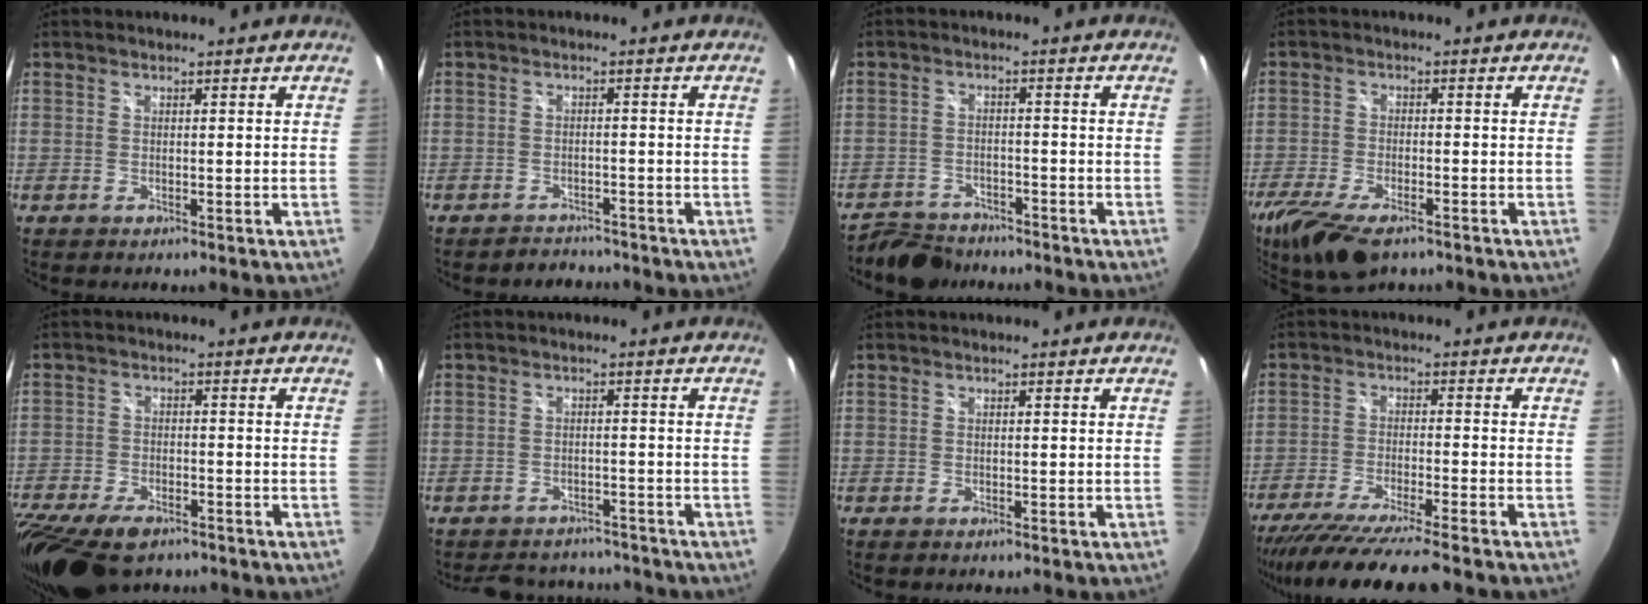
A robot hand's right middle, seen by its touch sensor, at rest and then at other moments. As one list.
[{"total": 3.9, "force": [-3.5, 1.6, 0.0], "torque": [-0.009, 0.001, -0.053]}, {"total": 7.6, "force": [-6.7, 3.1, 1.5], "torque": [-0.052, -0.003, -0.112]}, {"total": 13.6, "force": [-9.5, 5.1, 8.2], "torque": [-0.190, -0.046, -0.167]}, {"total": 16.8, "force": [-12.0, 7.6, 8.9], "torque": [-0.226, -0.048, -0.204]}, {"total": 11.3, "force": [-10.0, 4.3, 3.0], "torque": [-0.071, 0.012, -0.132]}, {"total": 0.5, "force": [-0.5, 0.2, 0.2], "torque": [-0.004, -0.004, -0.009]}, {"total": 14.5, "force": [-12.7, -0.4, 7.1], "torque": [-0.144, -0.038, -0.210]}]